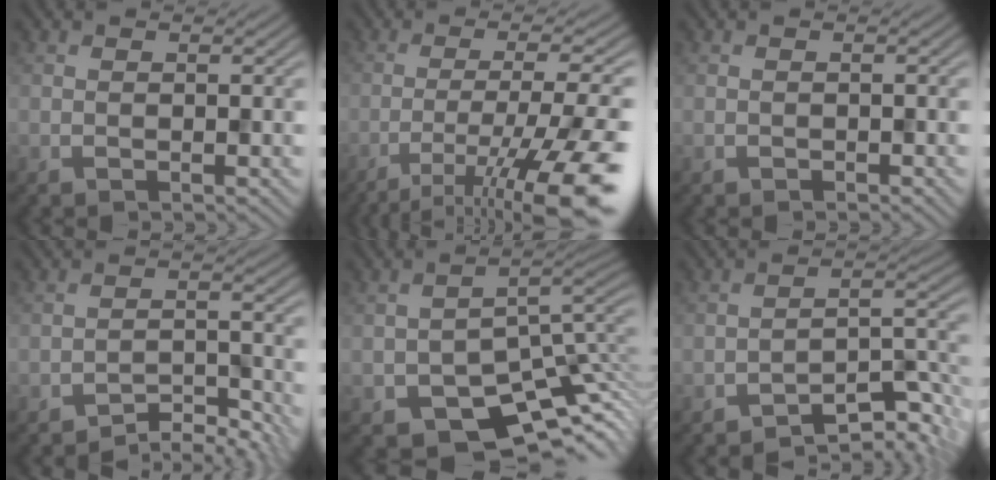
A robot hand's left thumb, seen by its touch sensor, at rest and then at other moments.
{"total": 12.4, "force": [-7.6, 2.8, 9.5], "torque": [-0.155, -0.013, -0.104]}
{"total": 0.5, "force": [-0.5, 0.0, -0.1], "torque": [0.007, 0.002, -0.008]}
{"total": 4.2, "force": [-4.2, 0.4, 0.5], "torque": [-0.007, 0.005, -0.060]}
{"total": 8.8, "force": [-5.1, 5.2, 4.8], "torque": [-0.073, -0.032, -0.072]}
{"total": 6.6, "force": [-5.9, 0.9, 2.8], "torque": [-0.038, 0.009, -0.087]}